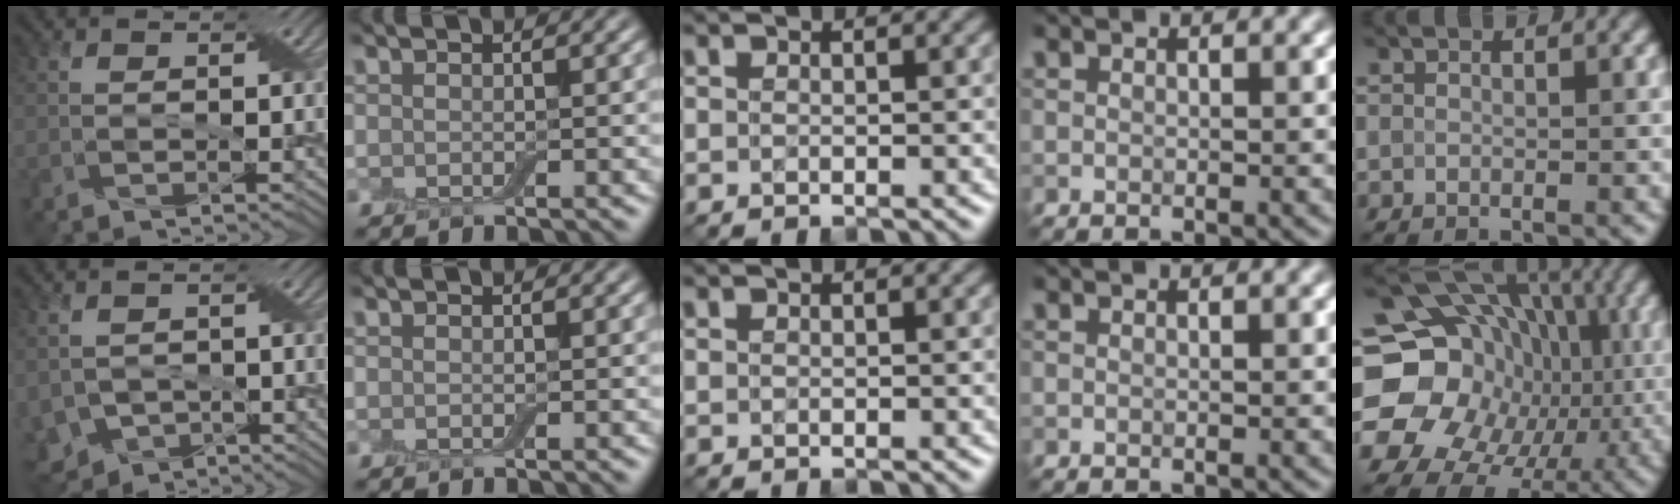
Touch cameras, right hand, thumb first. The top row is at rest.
{"thumb": {"total": 6.8, "force": [-3.2, 4.4, 4.1], "torque": [-0.095, -0.024, -0.059]}, "little": {"total": 21.5, "force": [-1.0, 19.1, 9.8], "torque": [-0.176, 0.014, -0.041]}}